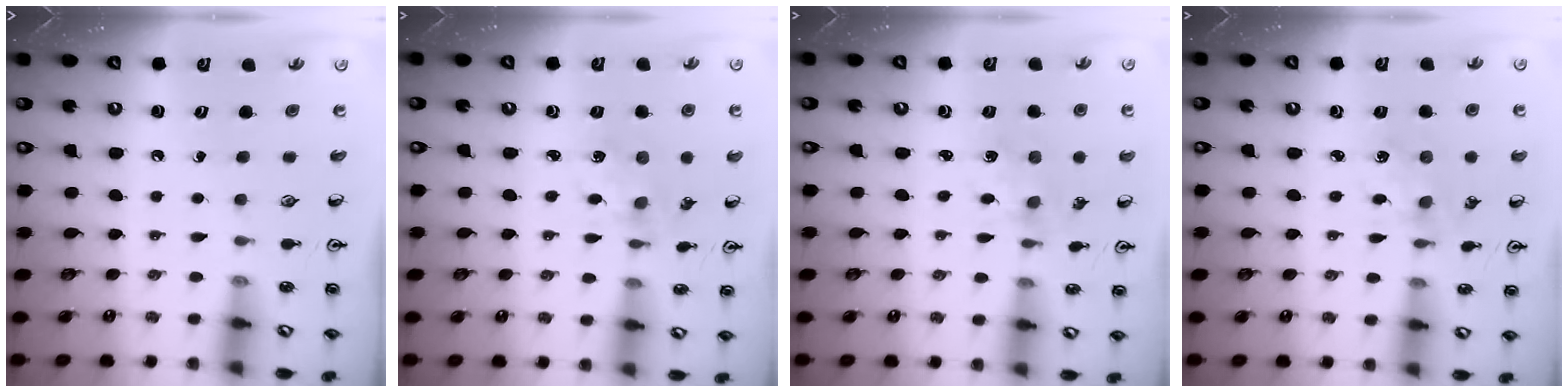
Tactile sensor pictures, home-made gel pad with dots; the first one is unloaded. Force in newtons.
{"total": 1.7, "press": 1.6, "slide": 0.3}
{"total": 1.9, "press": 1.8, "slide": 0.5}
{"total": 1.9, "press": 1.9, "slide": 0.3}